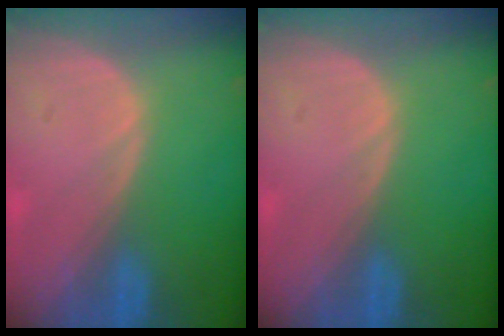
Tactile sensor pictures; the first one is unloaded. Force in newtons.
{"total": 0.0}